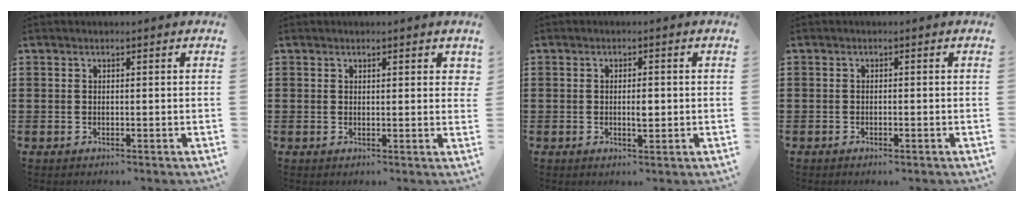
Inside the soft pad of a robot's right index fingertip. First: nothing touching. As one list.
[{"total": 0.8, "force": [0.4, 0.2, 0.7], "torque": [-0.014, 0.002, 0.008]}, {"total": 2.4, "force": [-0.1, 0.7, 2.3], "torque": [-0.043, 0.000, -0.004]}, {"total": 0.7, "force": [-0.6, 0.1, 0.3], "torque": [-0.009, -0.005, -0.011]}]